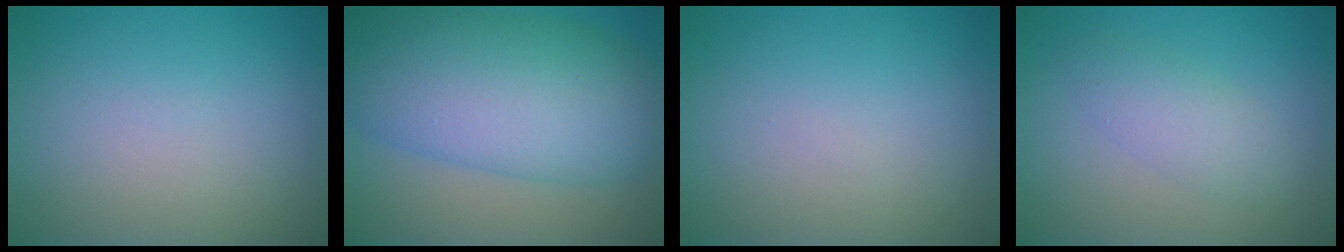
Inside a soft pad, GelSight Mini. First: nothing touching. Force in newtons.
{"total": 12.2, "press": 12.2, "slide": 0.2}
{"total": 0.0}
{"total": 2.7, "press": 2.7, "slide": 0.0}